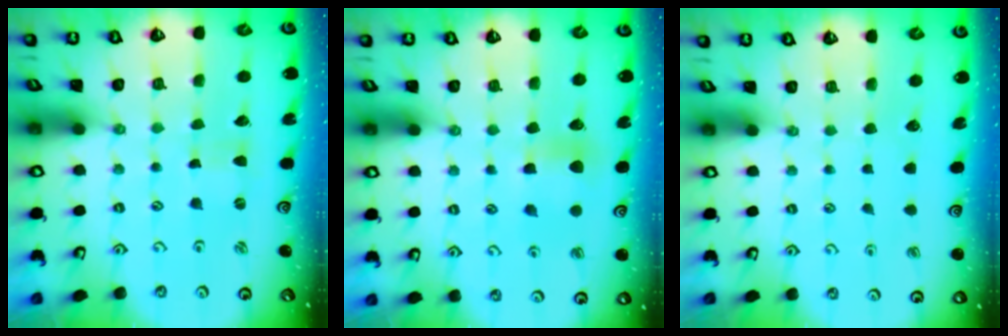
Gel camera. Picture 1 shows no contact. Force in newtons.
{"total": 8.2, "press": 8.2, "slide": 0.5}
{"total": 0.0}